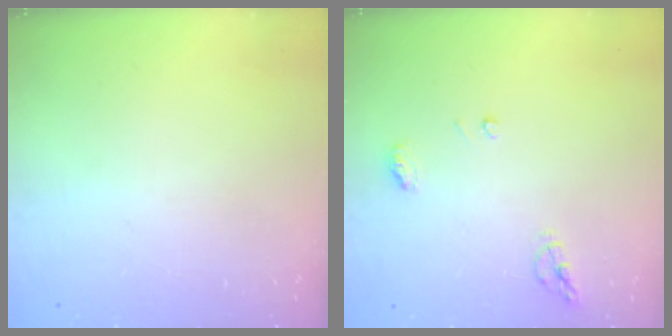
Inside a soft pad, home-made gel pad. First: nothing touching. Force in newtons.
{"total": 6.3, "press": 6.3, "slide": 0.7}